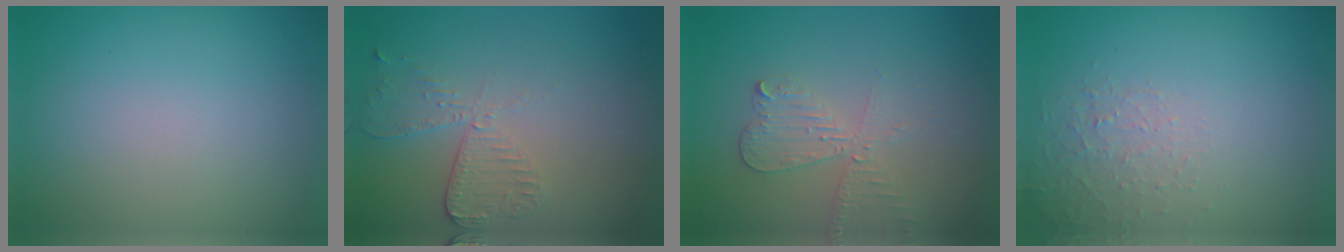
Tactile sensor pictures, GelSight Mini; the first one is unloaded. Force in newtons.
{"total": 2.9, "press": 2.6, "slide": 1.4}
{"total": 3.0, "press": 2.8, "slide": 1.1}
{"total": 1.3, "press": 0.4, "slide": 1.2}